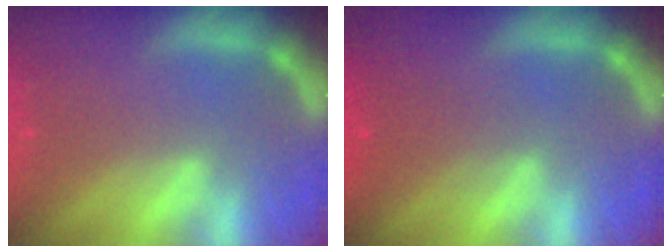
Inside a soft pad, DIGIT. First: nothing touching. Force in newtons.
{"total": 2.5}